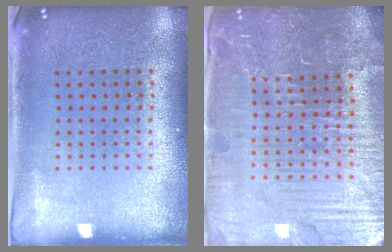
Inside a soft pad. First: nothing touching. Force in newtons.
{"total": 5.7, "press": 5.3, "slide": 2.2}